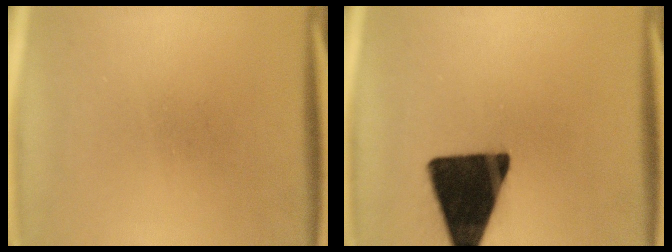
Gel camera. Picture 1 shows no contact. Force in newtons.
{"total": 18.2}